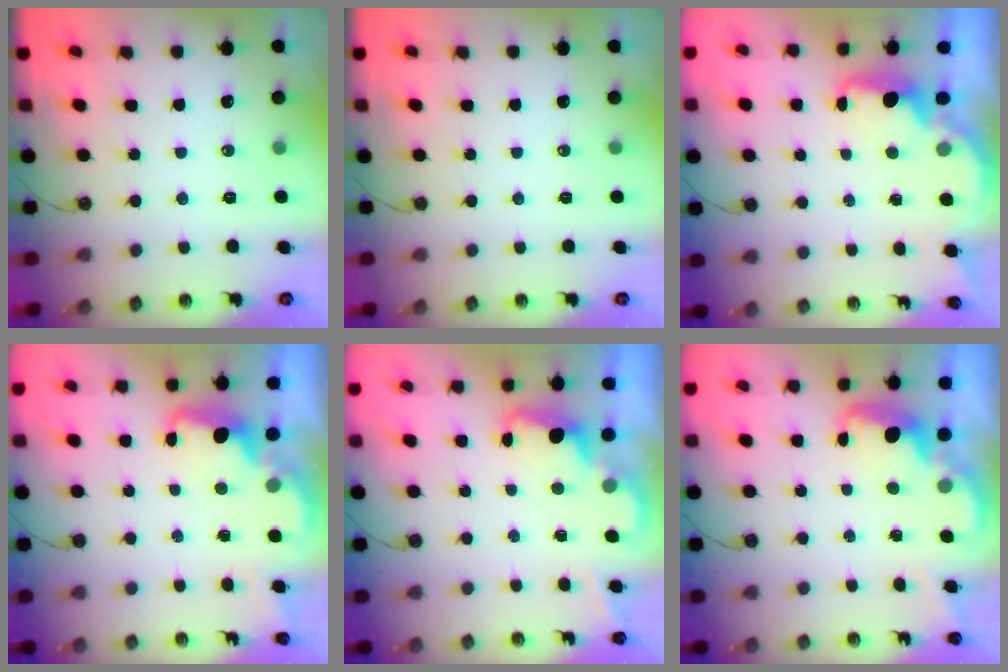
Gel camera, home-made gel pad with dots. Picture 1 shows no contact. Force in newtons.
{"total": 0.0}
{"total": 2.6, "press": 2.5, "slide": 0.8}
{"total": 2.2, "press": 2.1, "slide": 0.6}
{"total": 2.0, "press": 1.9, "slide": 0.6}
{"total": 2.7, "press": 2.6, "slide": 0.8}